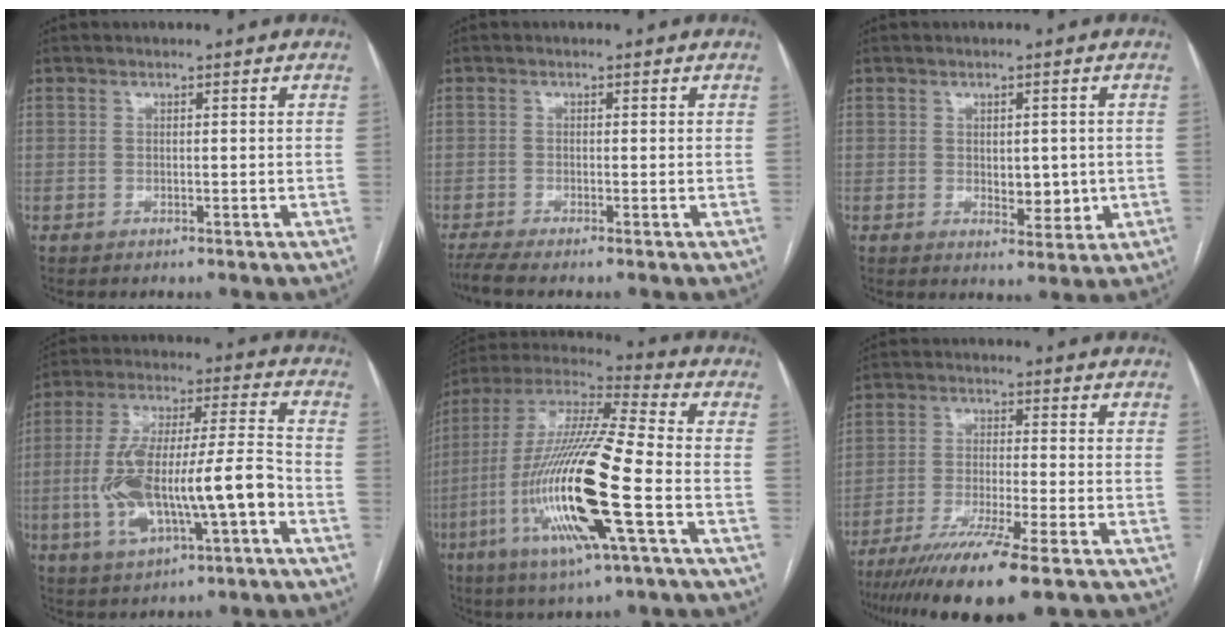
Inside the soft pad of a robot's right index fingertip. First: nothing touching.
{"total": 2.9, "force": [-2.3, -0.1, 1.9], "torque": [-0.038, -0.007, -0.047]}
{"total": 4.4, "force": [-0.1, 2.3, 3.8], "torque": [-0.050, -0.006, 0.007]}
{"total": 16.9, "force": [-4.6, 3.4, 15.9], "torque": [-0.307, 0.017, -0.071]}
{"total": 22.1, "force": [-6.1, 1.8, 21.2], "torque": [-0.455, -0.024, -0.119]}
{"total": 12.3, "force": [-8.5, -0.5, 9.0], "torque": [-0.158, -0.033, -0.139]}